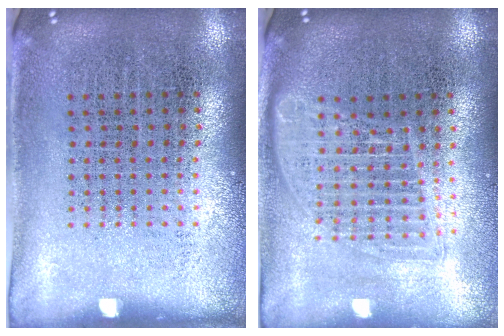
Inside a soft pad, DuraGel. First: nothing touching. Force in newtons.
{"total": 1.6, "press": 1.4, "slide": 0.8}